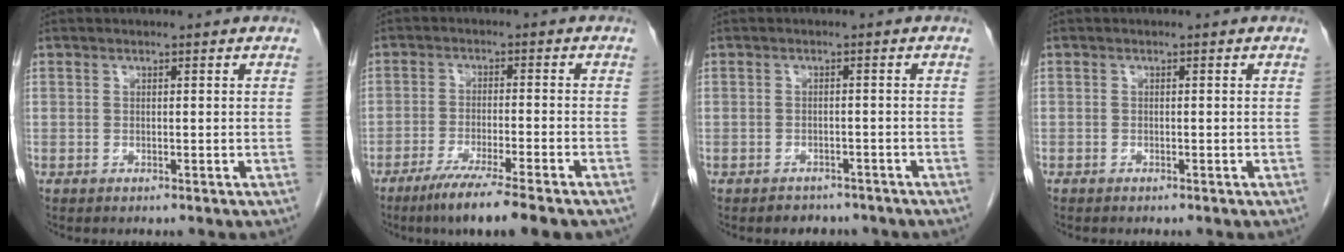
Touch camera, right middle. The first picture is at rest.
{"total": 10.3, "force": [-7.7, 0.1, 6.8], "torque": [-0.104, -0.026, -0.119]}
{"total": 3.9, "force": [-3.4, 1.9, 0.4], "torque": [-0.013, 0.005, -0.041]}
{"total": 0.6, "force": [-0.5, 0.3, 0.0], "torque": [-0.009, 0.002, -0.012]}